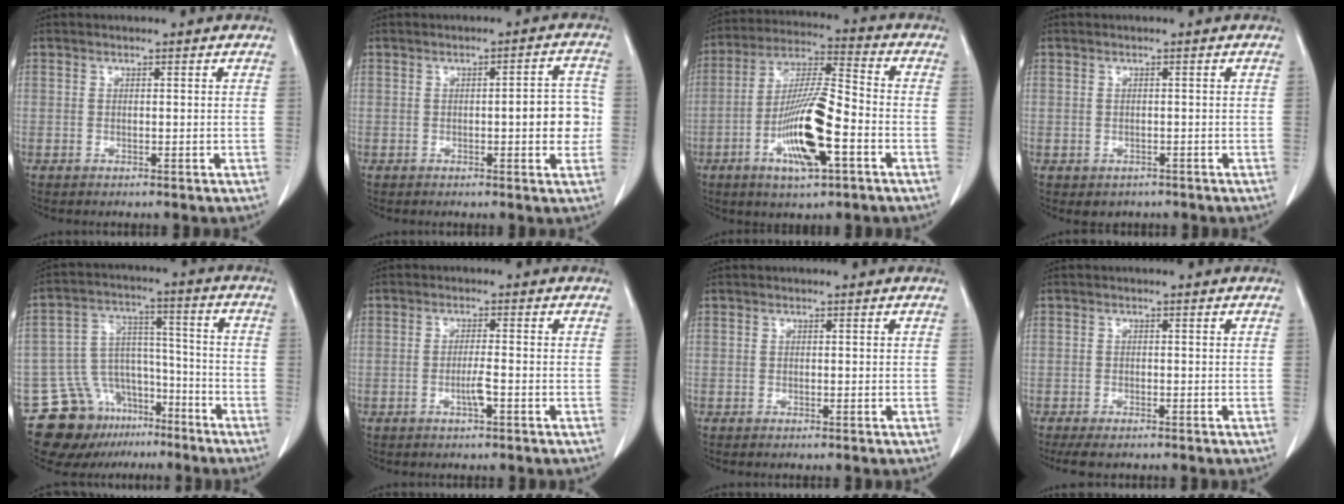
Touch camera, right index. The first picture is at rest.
{"total": 5.5, "force": [-0.6, 1.4, 5.3], "torque": [-0.062, 0.010, -0.009]}
{"total": 13.7, "force": [-4.9, 2.4, 12.6], "torque": [-0.243, -0.004, -0.087]}
{"total": 1.9, "force": [-1.0, 1.6, 0.3], "torque": [-0.003, 0.003, -0.010]}
{"total": 13.1, "force": [-9.8, 8.1, 3.1], "torque": [-0.048, 0.065, -0.156]}
{"total": 2.5, "force": [-0.9, -0.1, 2.3], "torque": [-0.045, -0.002, -0.018]}
{"total": 0.0}
{"total": 3.5, "force": [-2.9, 1.0, 1.7], "torque": [-0.029, -0.010, -0.044]}